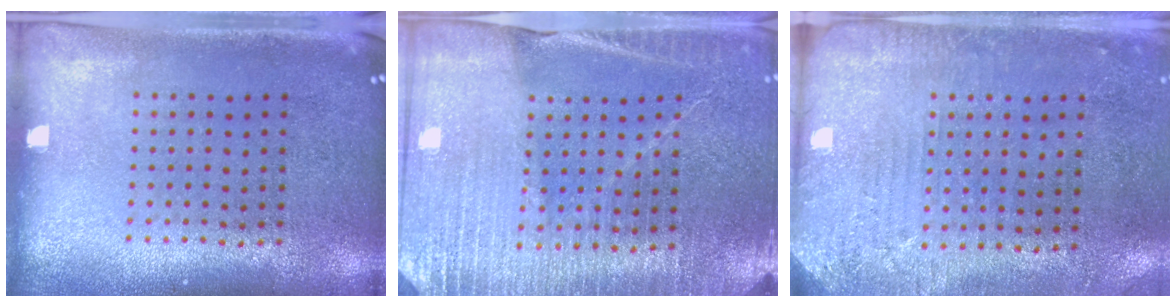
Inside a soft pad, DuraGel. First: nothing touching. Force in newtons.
{"total": 3.4, "press": 3.3, "slide": 0.7}
{"total": 2.8, "press": 2.3, "slide": 1.5}